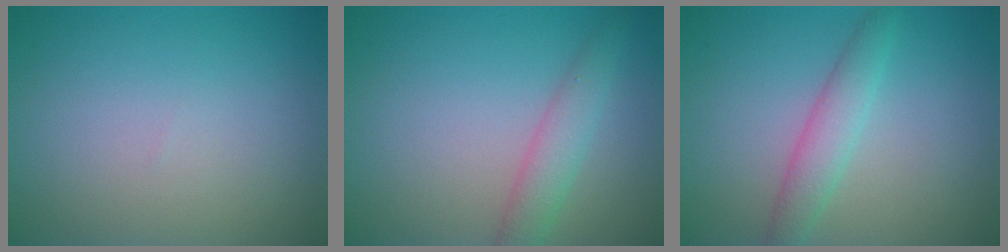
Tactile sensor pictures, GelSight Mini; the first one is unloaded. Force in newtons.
{"total": 2.7, "press": 2.7, "slide": 0.2}
{"total": 2.7, "press": 2.7, "slide": 0.1}